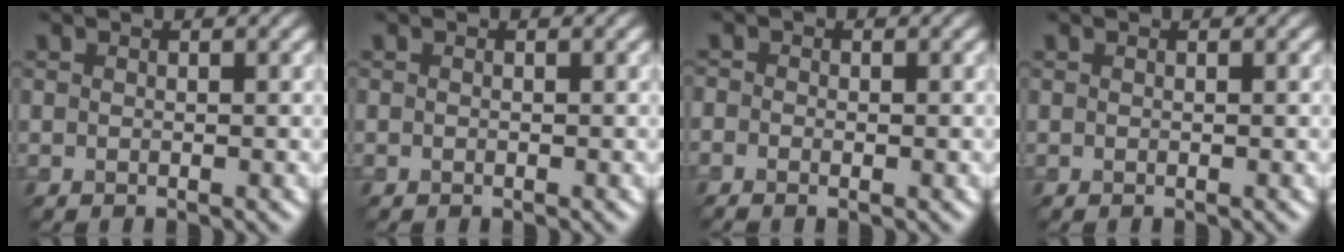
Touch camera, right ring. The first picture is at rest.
{"total": 0.0}
{"total": 1.4, "force": [-0.5, 0.8, 0.9], "torque": [-0.010, -0.002, -0.006]}
{"total": 0.0}